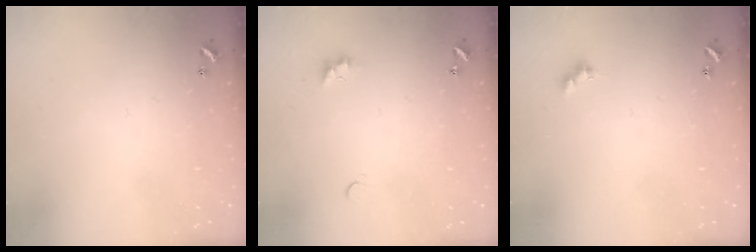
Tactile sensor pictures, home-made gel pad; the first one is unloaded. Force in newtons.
{"total": 3.7, "press": 3.6, "slide": 0.5}
{"total": 3.0, "press": 2.9, "slide": 0.5}